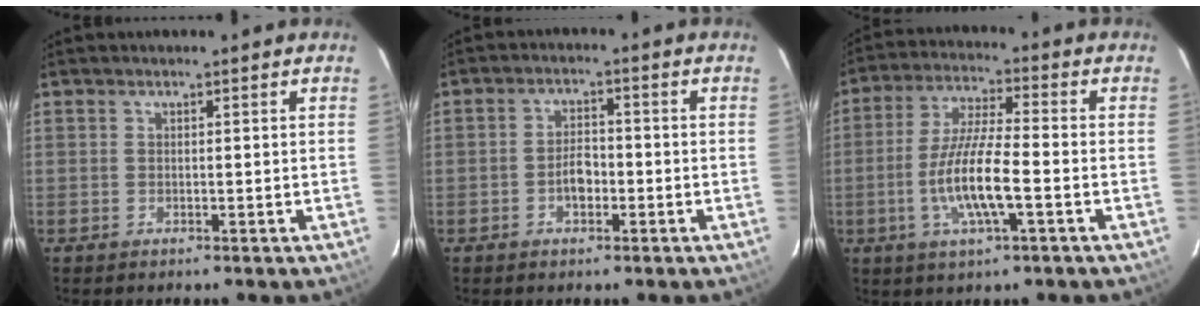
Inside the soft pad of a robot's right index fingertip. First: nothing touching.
{"total": 3.8, "force": [-1.5, 2.2, 2.6], "torque": [-0.050, 0.007, -0.024]}
{"total": 11.0, "force": [-3.3, 1.8, 10.3], "torque": [-0.208, -0.004, -0.064]}